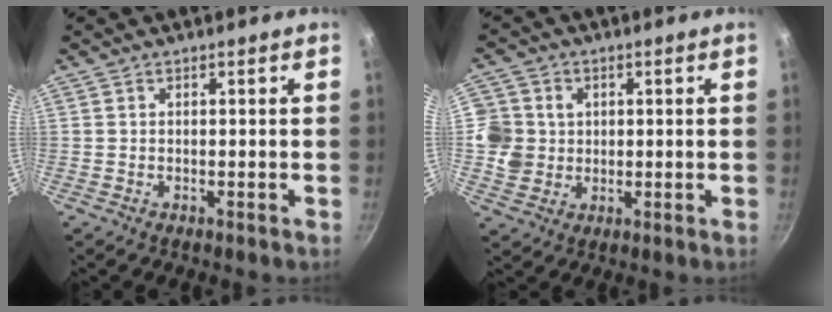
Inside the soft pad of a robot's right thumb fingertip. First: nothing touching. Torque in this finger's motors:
{"motor_torque": [0.03, 0.03, 0.12, 0.11, 0.00]}